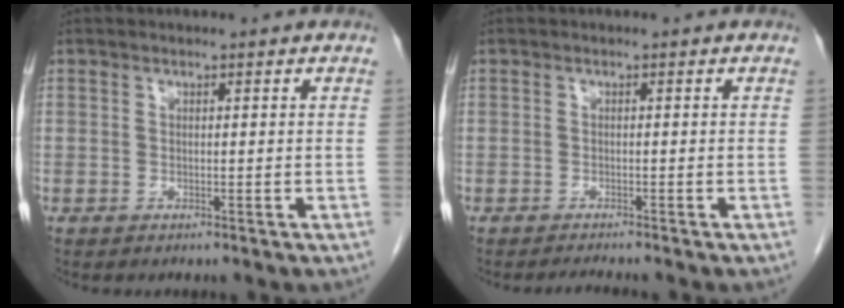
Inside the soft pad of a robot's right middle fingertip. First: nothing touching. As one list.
[{"total": 1.4, "force": [-1.2, -0.6, 0.3], "torque": [-0.014, -0.009, -0.020]}]